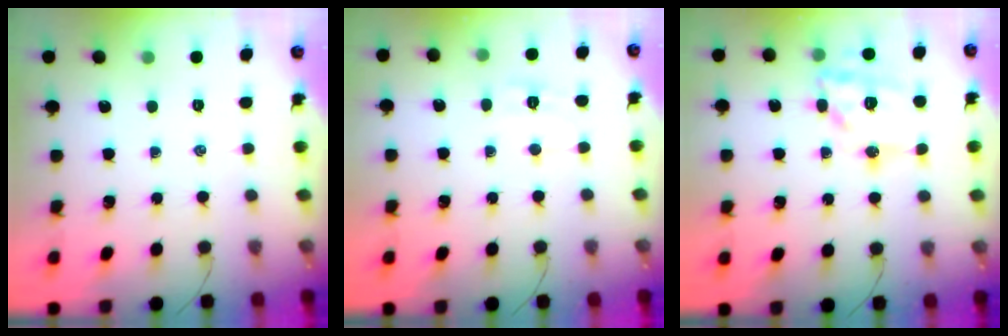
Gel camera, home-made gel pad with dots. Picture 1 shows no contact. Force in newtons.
{"total": 5.9, "press": 5.8, "slide": 1.1}
{"total": 15.7, "press": 15.5, "slide": 2.1}